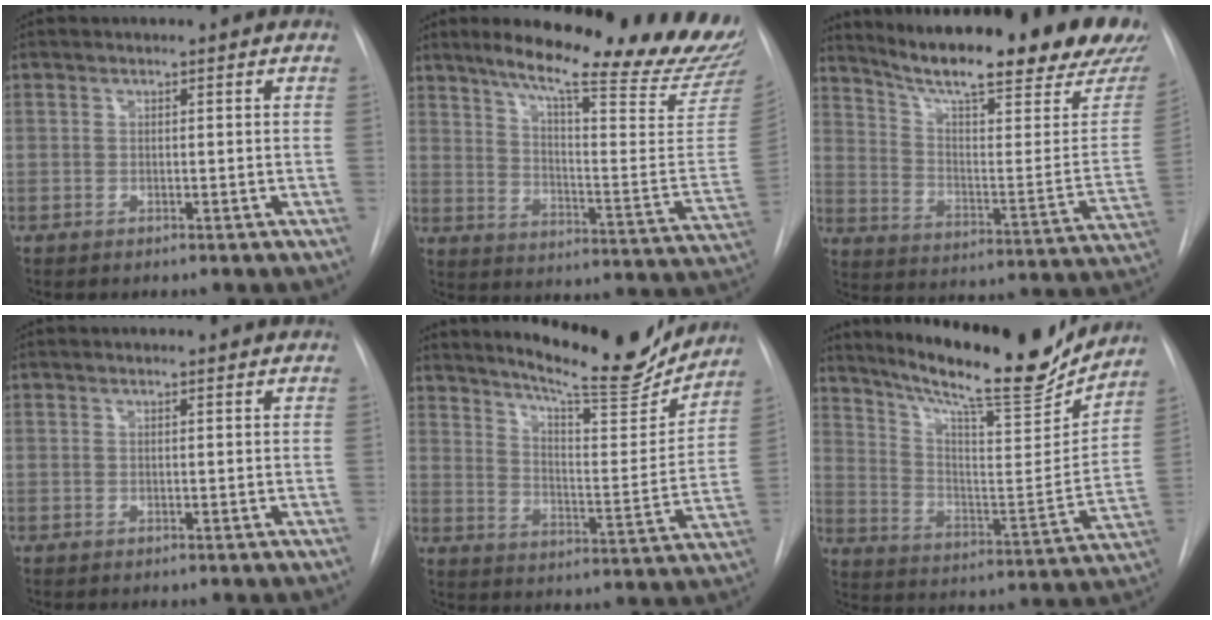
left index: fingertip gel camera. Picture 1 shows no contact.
{"total": 27.7, "force": [23.2, 2.5, 14.9], "torque": [-0.207, -0.094, 0.296]}
{"total": 28.8, "force": [24.0, 3.1, 15.7], "torque": [-0.245, -0.080, 0.316]}
{"total": 1.0, "force": [1.0, 0.1, 0.4], "torque": [-0.010, 0.013, 0.015]}
{"total": 17.8, "force": [16.3, 2.0, 6.9], "torque": [-0.107, -0.047, 0.227]}
{"total": 21.9, "force": [19.1, 2.7, 10.3], "torque": [-0.175, -0.039, 0.283]}